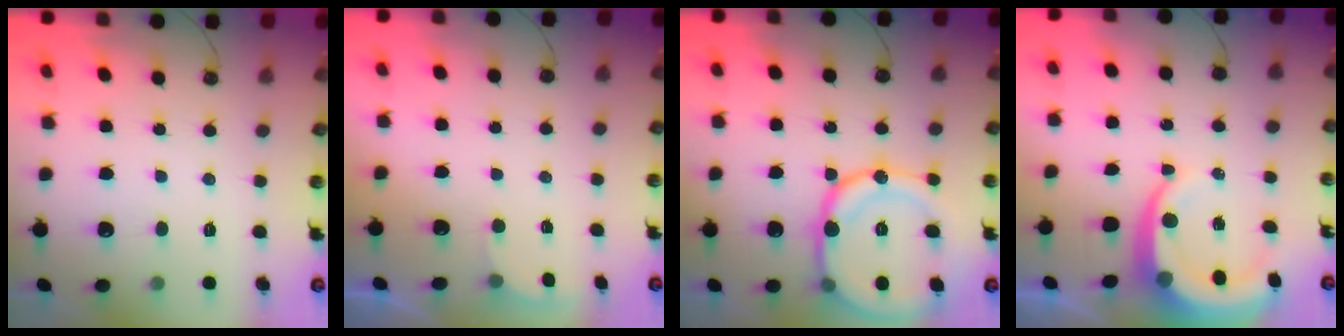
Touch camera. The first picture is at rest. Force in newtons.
{"total": 1.8, "press": 1.7, "slide": 0.8}
{"total": 19.5, "press": 19.4, "slide": 2.1}
{"total": 8.8, "press": 8.8, "slide": 1.1}